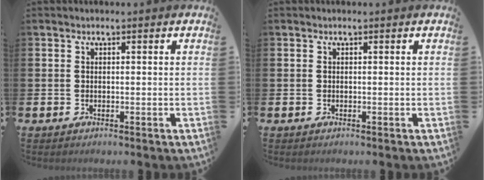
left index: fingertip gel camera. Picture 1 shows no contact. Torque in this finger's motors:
{"motor_torque": [0.00, 0.00, 0.00, 0.00]}